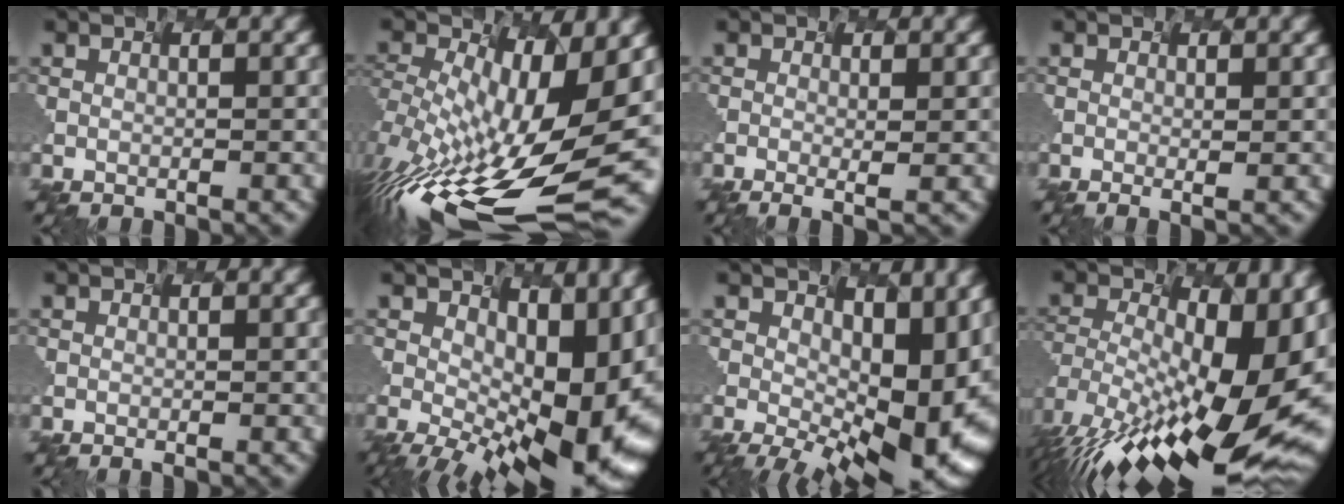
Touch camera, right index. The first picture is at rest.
{"total": 13.6, "force": [-4.2, 3.8, 12.4], "torque": [-0.271, -0.039, -0.030]}
{"total": 1.6, "force": [-0.9, -0.4, 1.2], "torque": [-0.023, 0.001, 0.004]}
{"total": 1.0, "force": [-0.5, -0.3, 0.7], "torque": [-0.013, 0.000, 0.001]}
{"total": 0.7, "force": [-0.2, 0.1, 0.7], "torque": [-0.002, 0.003, 0.001]}
{"total": 12.5, "force": [-0.2, 4.7, 11.6], "torque": [-0.163, -0.019, 0.052]}
{"total": 10.8, "force": [0.1, 3.7, 10.1], "torque": [-0.151, -0.019, 0.052]}
{"total": 15.7, "force": [-3.8, 7.2, 13.4], "torque": [-0.234, -0.023, -0.026]}